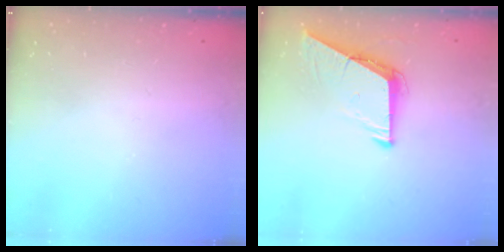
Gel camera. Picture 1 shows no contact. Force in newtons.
{"total": 8.6, "press": 8.5, "slide": 0.8}